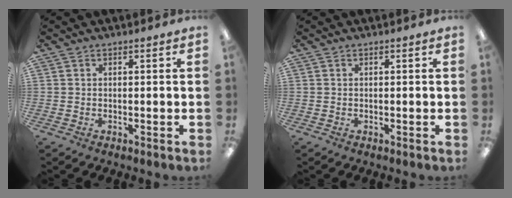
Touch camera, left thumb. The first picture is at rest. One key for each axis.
{"total": 0.0}